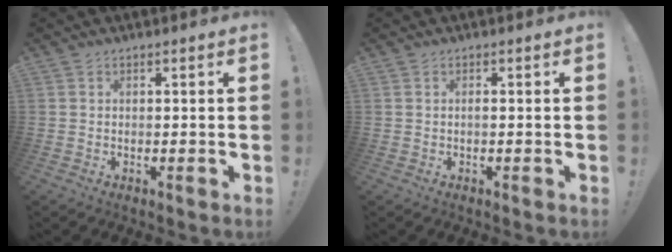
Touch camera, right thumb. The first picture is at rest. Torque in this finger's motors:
{"motor_torque": [0.10, -0.05, -0.30, 0.13, 0.09]}